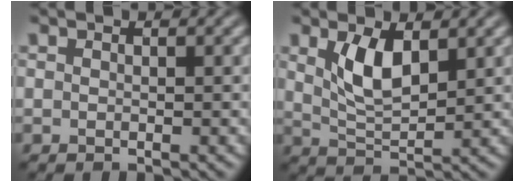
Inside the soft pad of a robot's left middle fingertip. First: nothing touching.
{"total": 4.2, "force": [1.4, 1.8, 3.5], "torque": [-0.083, -0.005, 0.030]}